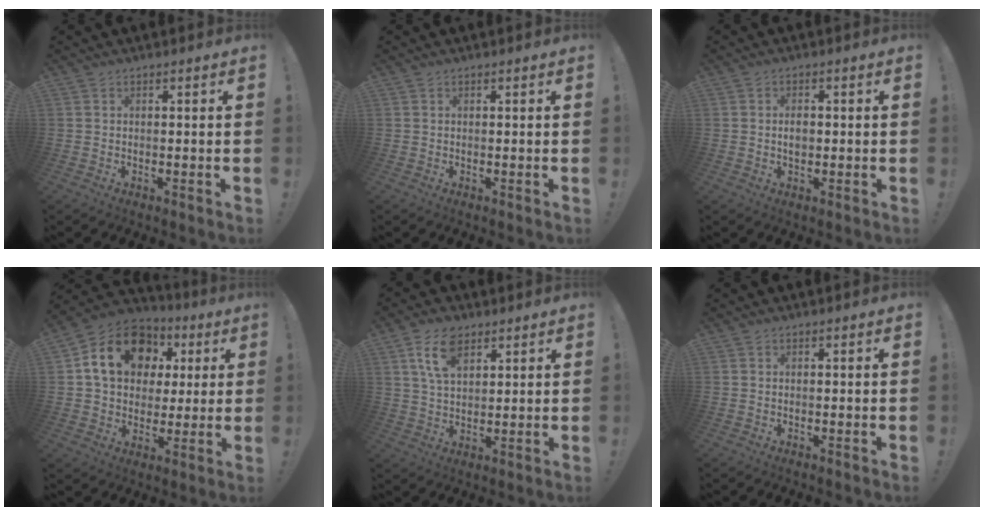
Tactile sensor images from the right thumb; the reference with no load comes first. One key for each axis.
{"total": 0.0}
{"total": 2.7, "fx": -0.1, "fy": 1.7, "fz": 2.1, "tx": -0.022, "ty": -0.003, "tz": -0.006}
{"total": 18.5, "fx": 6.0, "fy": 14.0, "fz": 10.5, "tx": -0.161, "ty": -0.005, "tz": 0.123}
{"total": 9.9, "fx": 5.4, "fy": 5.4, "fz": 6.3, "tx": -0.112, "ty": -0.005, "tz": 0.101}
{"total": 0.0}